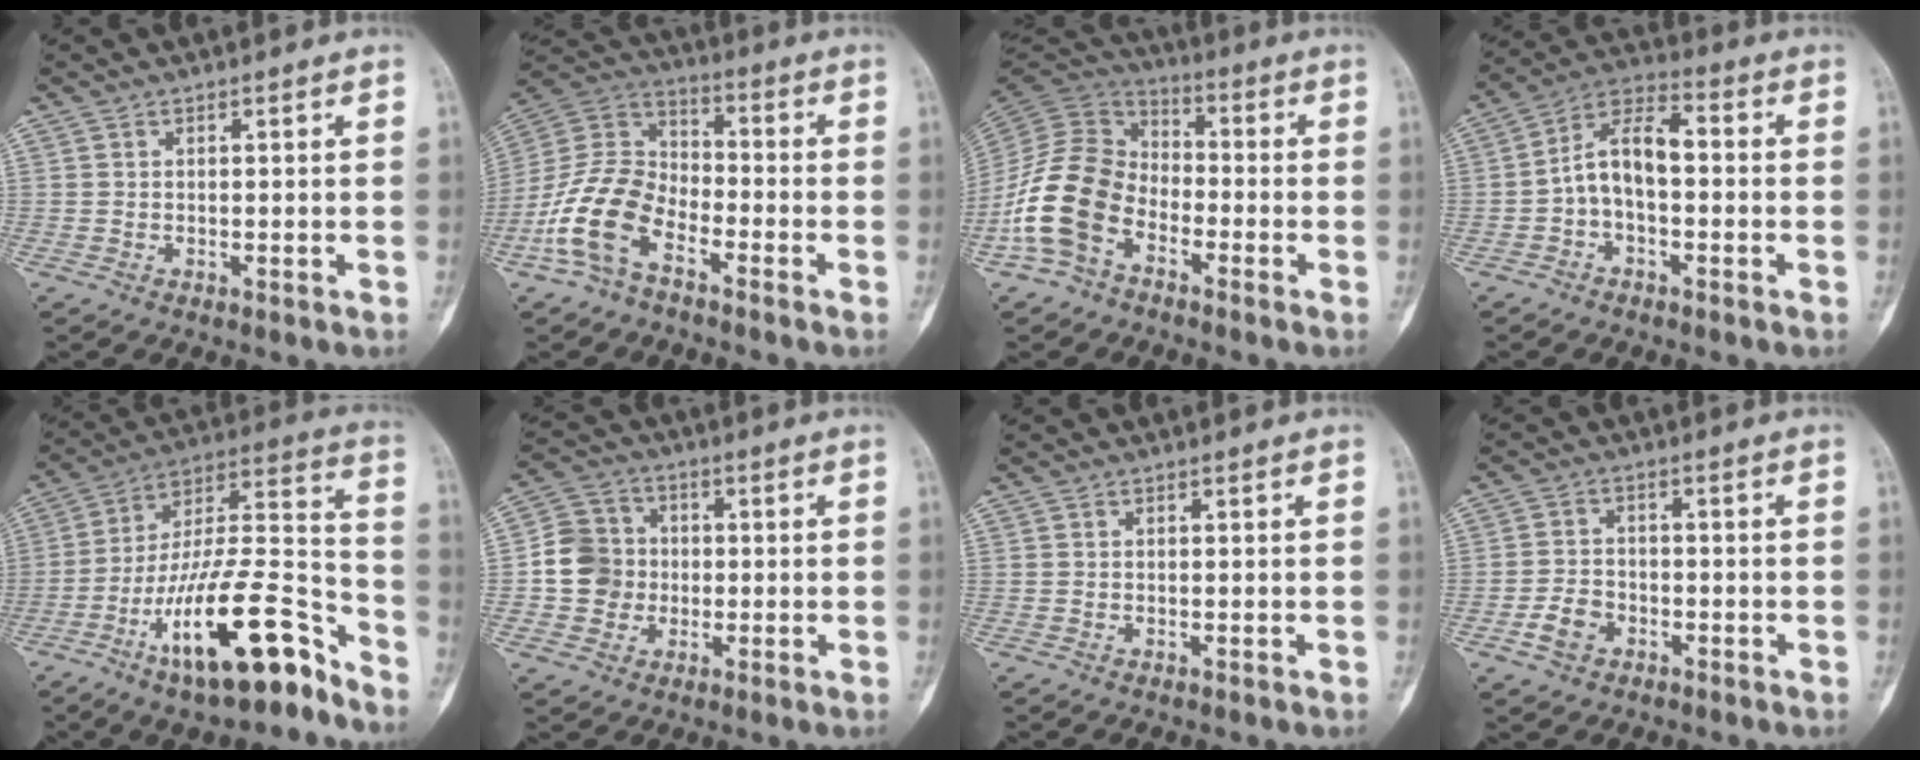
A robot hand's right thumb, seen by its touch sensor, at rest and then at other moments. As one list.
[{"total": 13.5, "force": [-6.8, 7.8, 8.8], "torque": [-0.175, 0.053, -0.145]}, {"total": 14.2, "force": [-6.0, 9.8, 8.4], "torque": [-0.159, 0.054, -0.132]}, {"total": 9.2, "force": [-1.1, 5.2, 7.6], "torque": [-0.125, 0.043, -0.034]}, {"total": 22.9, "force": [-13.4, 6.8, 17.2], "torque": [-0.284, 0.089, -0.228]}, {"total": 8.8, "force": [-0.8, 8.2, 3.0], "torque": [-0.029, 0.019, -0.022]}, {"total": 0.0}, {"total": 5.2, "force": [-2.6, 3.8, 2.5], "torque": [-0.037, 0.021, -0.049]}]